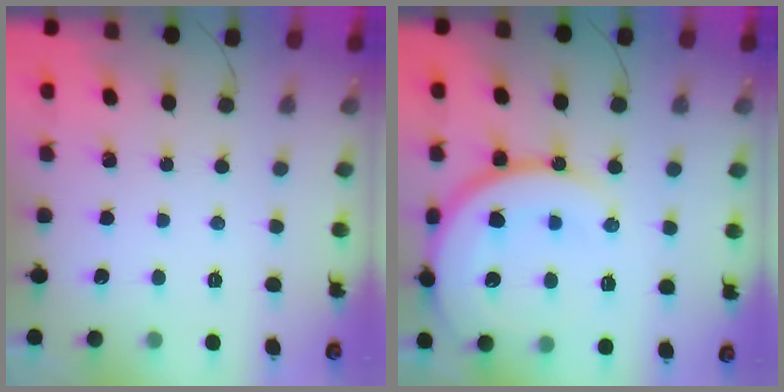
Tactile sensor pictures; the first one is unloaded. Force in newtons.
{"total": 18.8, "press": 18.6, "slide": 2.2}